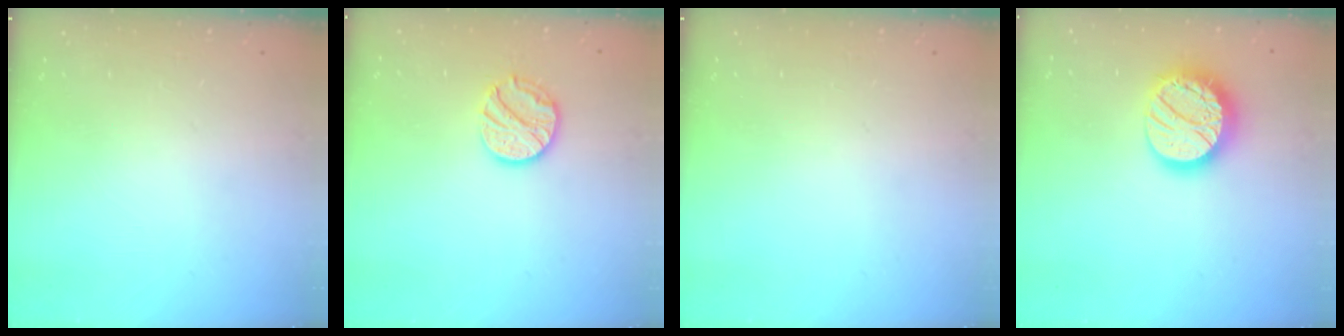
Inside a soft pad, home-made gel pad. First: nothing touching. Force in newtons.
{"total": 11.1, "press": 11.1, "slide": 1.0}
{"total": 0.0}
{"total": 17.0, "press": 16.9, "slide": 1.3}